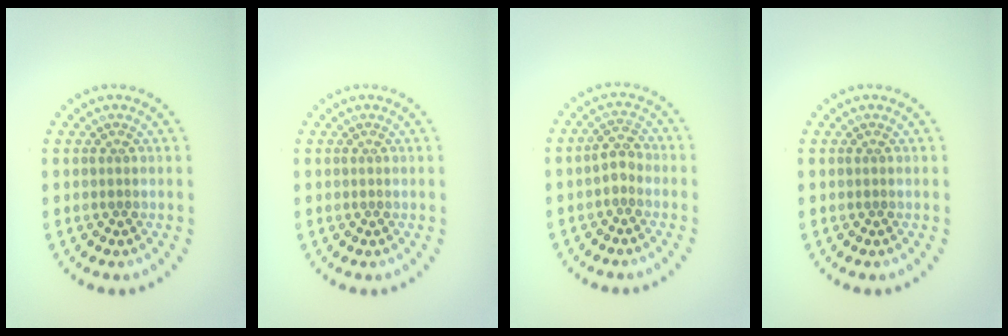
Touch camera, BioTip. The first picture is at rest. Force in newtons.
{"total": 0.0}
{"total": 1.6, "press": 1.5, "slide": 0.7}
{"total": 0.0}